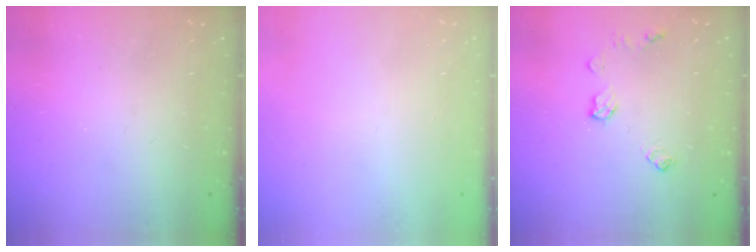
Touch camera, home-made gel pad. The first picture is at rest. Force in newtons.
{"total": 0.0}
{"total": 8.2, "press": 8.1, "slide": 0.3}